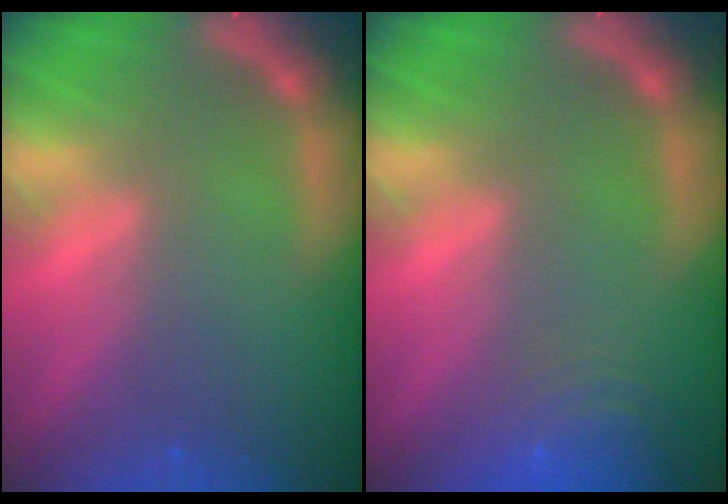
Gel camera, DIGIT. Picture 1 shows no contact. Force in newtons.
{"total": 6.5}